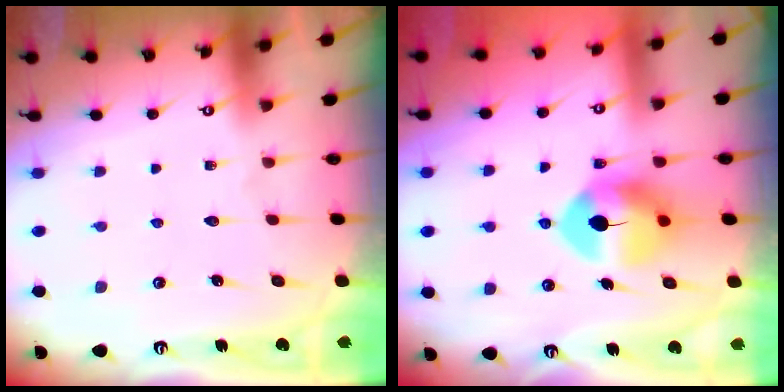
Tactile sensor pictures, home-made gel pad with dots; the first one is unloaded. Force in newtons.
{"total": 10.5, "press": 10.4, "slide": 1.5}